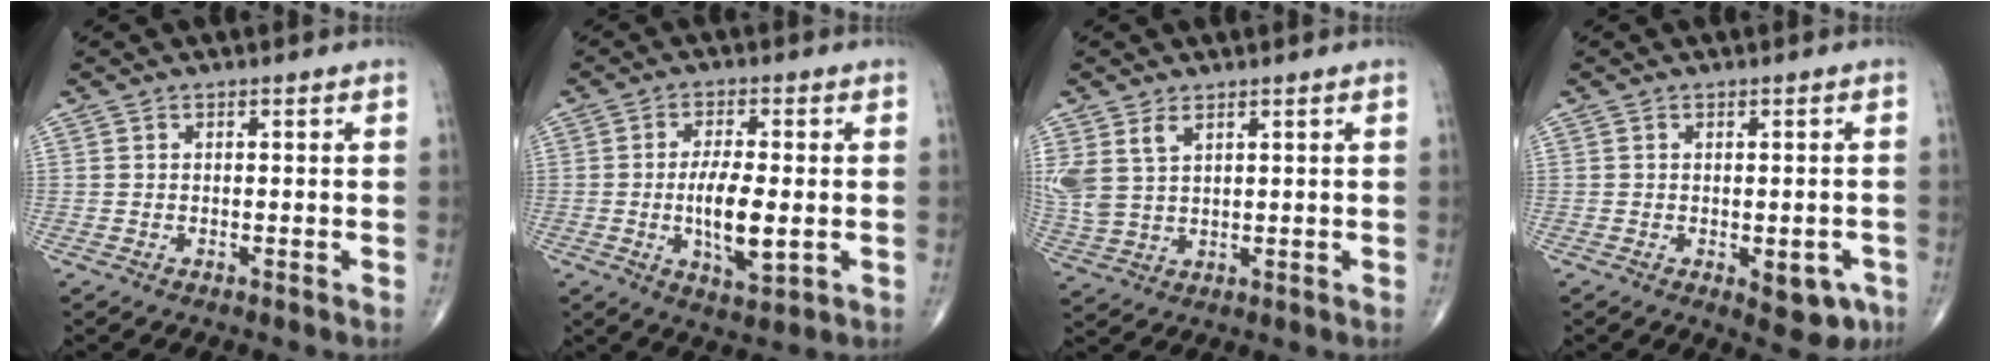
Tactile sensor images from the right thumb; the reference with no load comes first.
{"total": 9.0, "force": [-1.1, 3.2, 8.4], "torque": [-0.148, -0.011, -0.015]}
{"total": 6.3, "force": [3.0, 3.6, 4.3], "torque": [-0.099, -0.004, 0.073]}
{"total": 5.9, "force": [-2.2, 3.0, 4.5], "torque": [-0.034, 0.005, -0.019]}